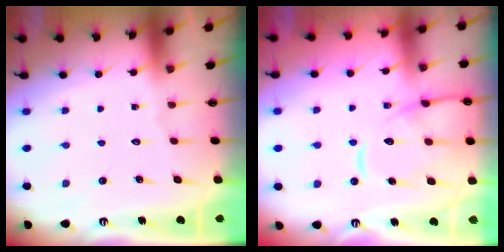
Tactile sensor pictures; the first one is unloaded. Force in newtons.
{"total": 12.6, "press": 12.5, "slide": 1.1}